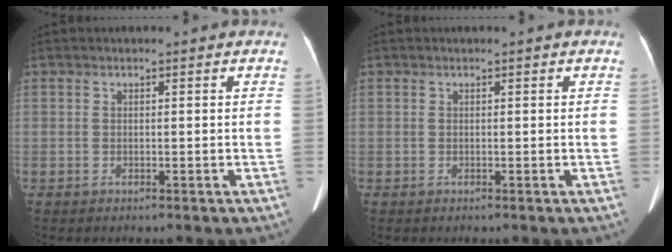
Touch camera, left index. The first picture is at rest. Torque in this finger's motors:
{"motor_torque": [0.18, -0.12, 0.00, -0.01]}